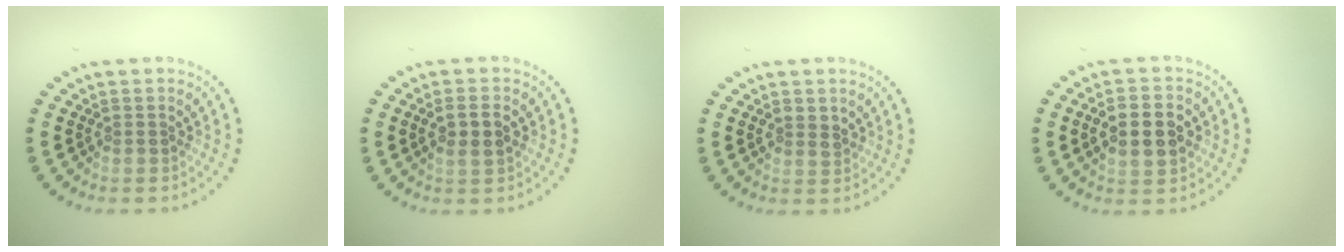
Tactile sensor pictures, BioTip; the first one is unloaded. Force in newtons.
{"total": 2.4, "press": 2.3, "slide": 0.6}
{"total": 1.4, "press": 1.3, "slide": 0.5}
{"total": 4.7, "press": 4.7, "slide": 0.2}